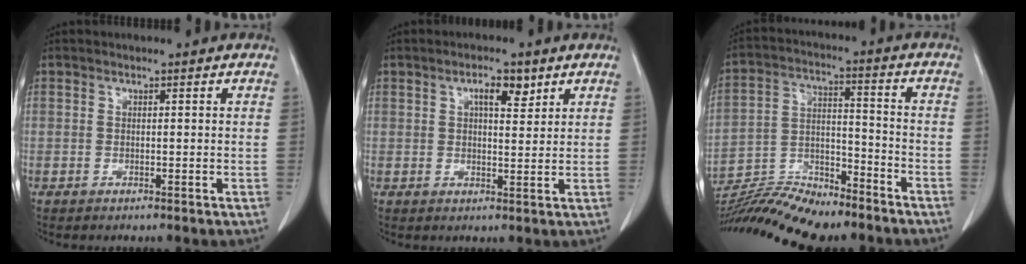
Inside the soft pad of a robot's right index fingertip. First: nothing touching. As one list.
[{"total": 4.0, "force": [2.1, 1.4, 3.1], "torque": [-0.052, 0.002, 0.034]}, {"total": 16.1, "force": [-14.7, 2.2, 6.2], "torque": [-0.108, 0.011, -0.248]}]